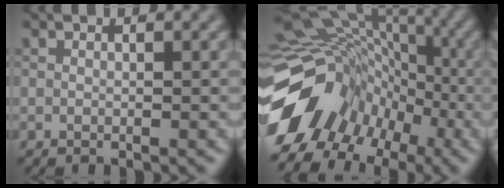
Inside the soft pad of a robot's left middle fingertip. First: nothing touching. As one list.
[{"total": 16.2, "force": [-7.6, 12.4, 7.1], "torque": [-0.143, -0.009, -0.107]}]